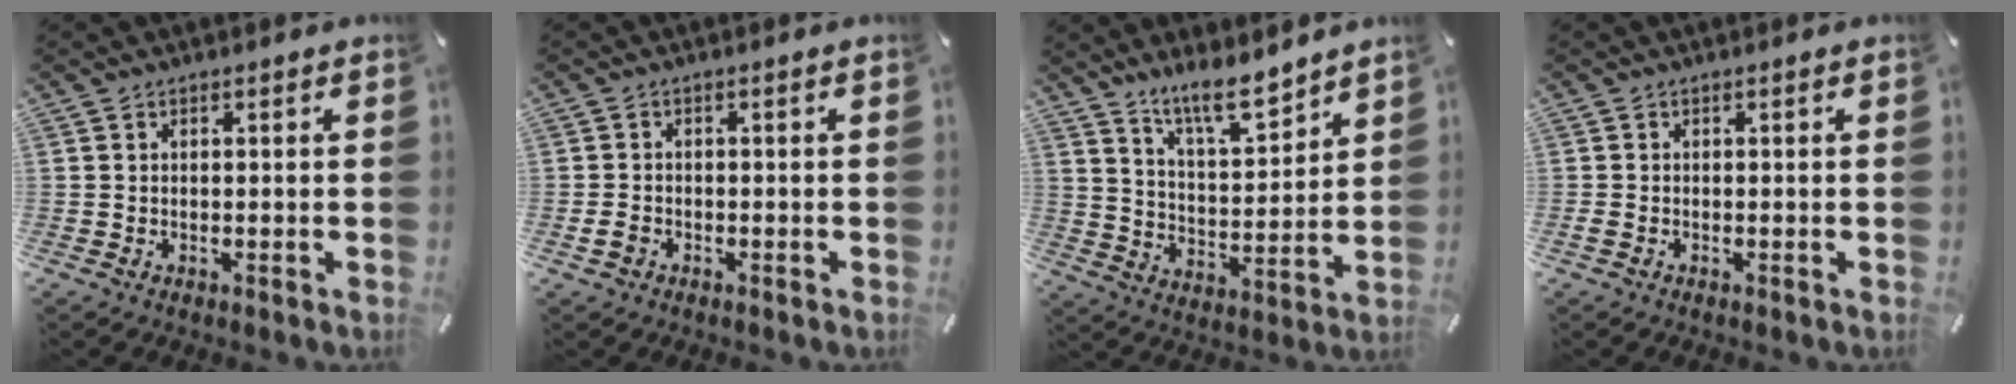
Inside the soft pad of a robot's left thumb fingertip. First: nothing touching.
{"total": 2.2, "force": [-0.8, 1.6, 1.2], "torque": [-0.021, 0.002, -0.014]}
{"total": 11.2, "force": [9.9, 3.5, 3.9], "torque": [-0.070, -0.070, 0.182]}
{"total": 0.9, "force": [-0.4, 0.5, 0.5], "torque": [-0.009, 0.000, -0.008]}